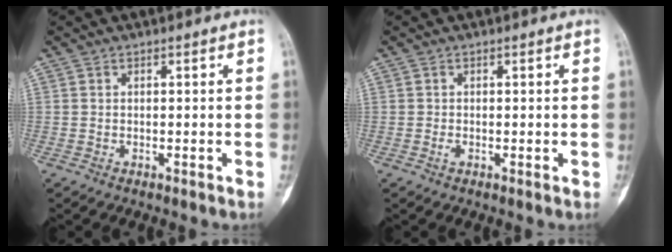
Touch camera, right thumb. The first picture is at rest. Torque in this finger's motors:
{"motor_torque": [0.16, 0.09, 0.21, -0.02, -0.01]}